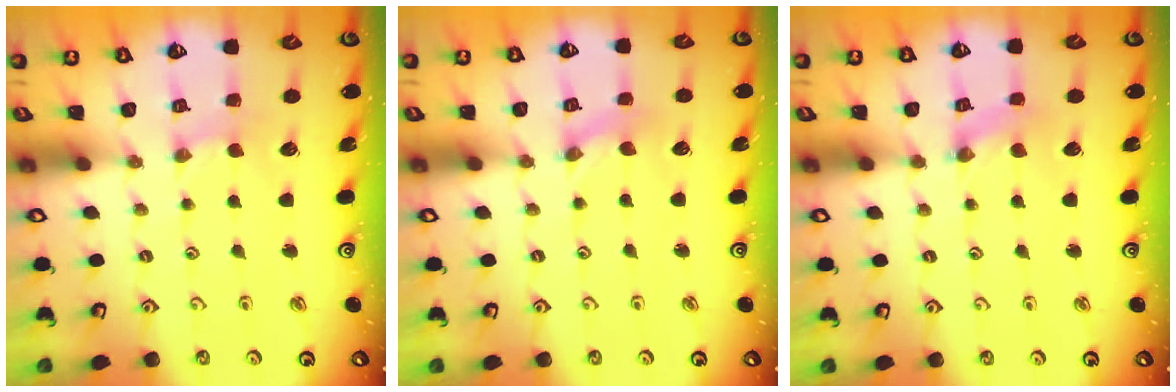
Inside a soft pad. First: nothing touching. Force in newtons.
{"total": 0.0}
{"total": 0.0}